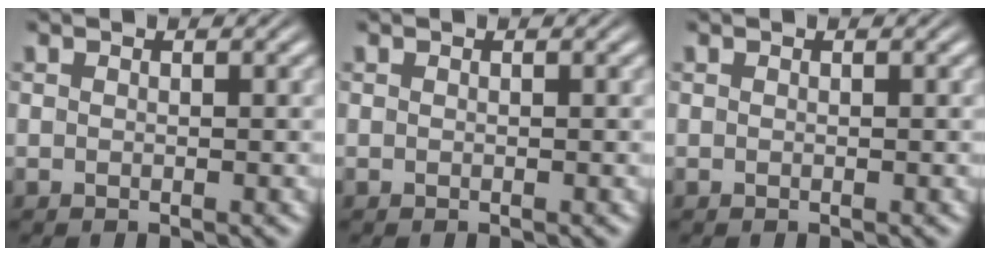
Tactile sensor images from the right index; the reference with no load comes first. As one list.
[{"total": 0.0}, {"total": 0.0}]